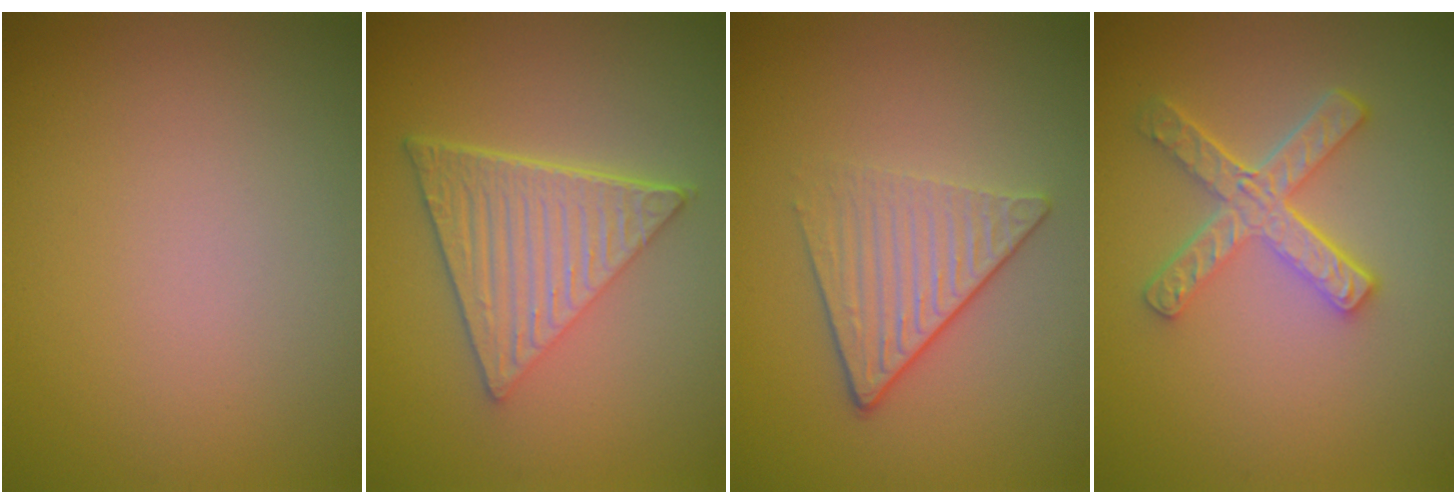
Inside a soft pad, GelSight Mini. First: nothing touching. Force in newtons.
{"total": 6.6, "press": 4.6, "slide": 4.8}
{"total": 4.1, "press": 2.9, "slide": 2.8}
{"total": 4.5, "press": 3.3, "slide": 3.1}